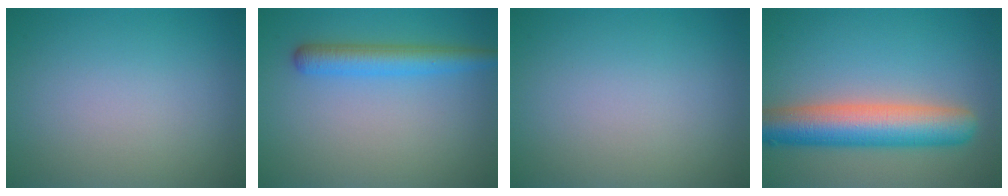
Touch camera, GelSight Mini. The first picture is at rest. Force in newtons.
{"total": 3.4, "press": 3.4, "slide": 0.2}
{"total": 0.0}
{"total": 7.6, "press": 7.6, "slide": 0.4}